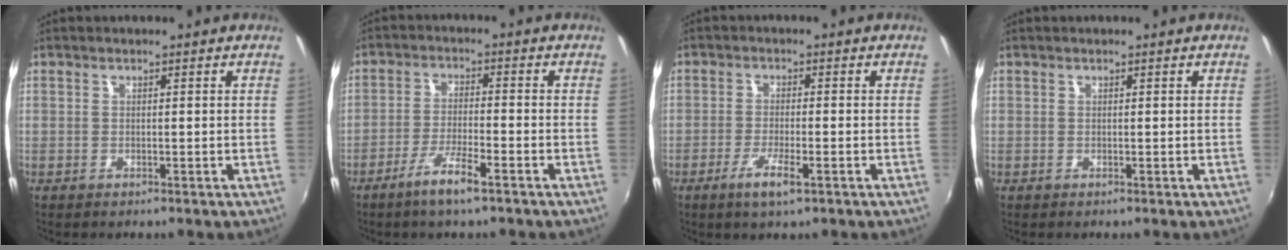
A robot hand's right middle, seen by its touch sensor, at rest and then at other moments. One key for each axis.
{"total": 6.2, "fx": -4.2, "fy": 0.6, "fz": 4.6, "tx": -0.100, "ty": -0.004, "tz": -0.079}
{"total": 5.0, "fx": -2.8, "fy": 0.7, "fz": 4.1, "tx": -0.089, "ty": -0.009, "tz": -0.052}
{"total": 0.0}